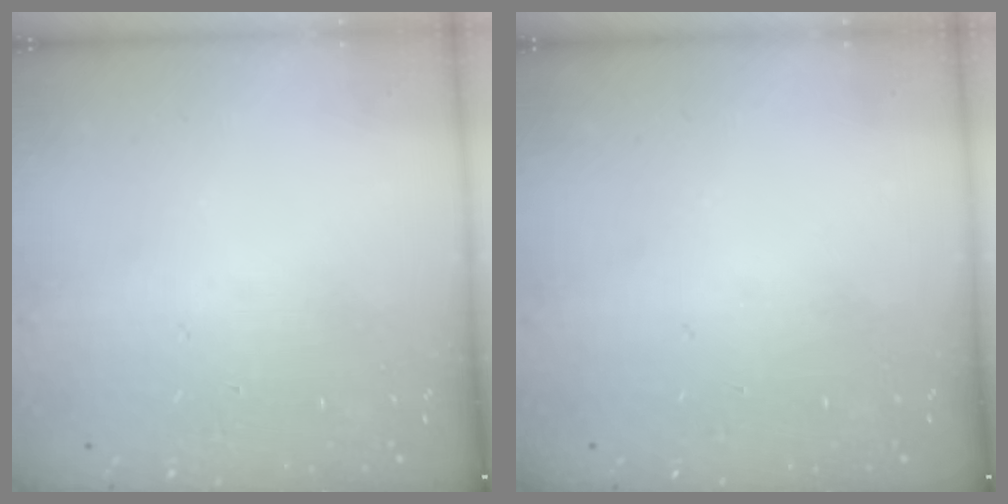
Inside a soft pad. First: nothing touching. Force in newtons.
{"total": 0.0}